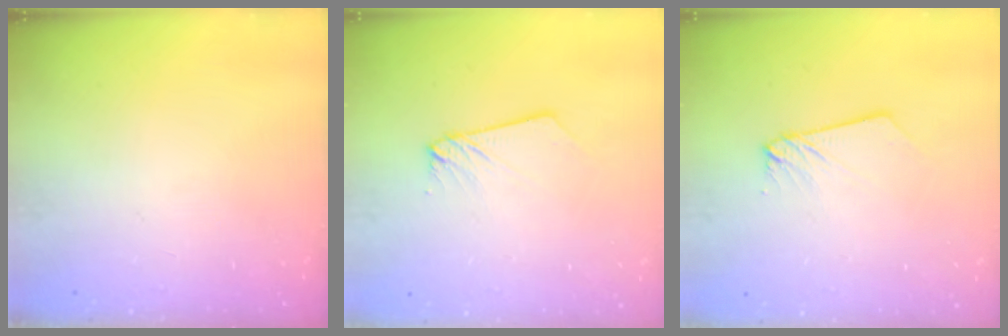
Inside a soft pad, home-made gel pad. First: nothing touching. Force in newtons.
{"total": 2.7, "press": 2.7, "slide": 0.3}
{"total": 2.7, "press": 2.7, "slide": 0.3}